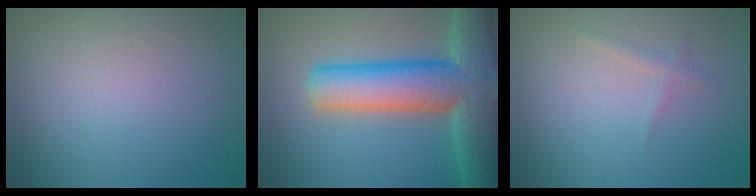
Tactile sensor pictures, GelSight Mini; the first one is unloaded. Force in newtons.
{"total": 10.9, "press": 10.9, "slide": 0.7}
{"total": 0.8, "press": 0.8, "slide": 0.1}